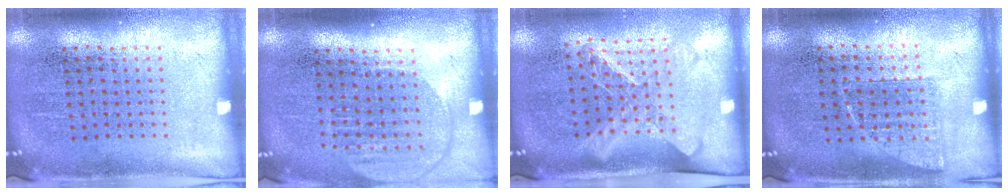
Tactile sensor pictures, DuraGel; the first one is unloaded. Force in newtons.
{"total": 1.6, "press": 1.4, "slide": 0.8}
{"total": 1.6, "press": 1.3, "slide": 1.0}
{"total": 0.7, "press": 0.7, "slide": 0.3}